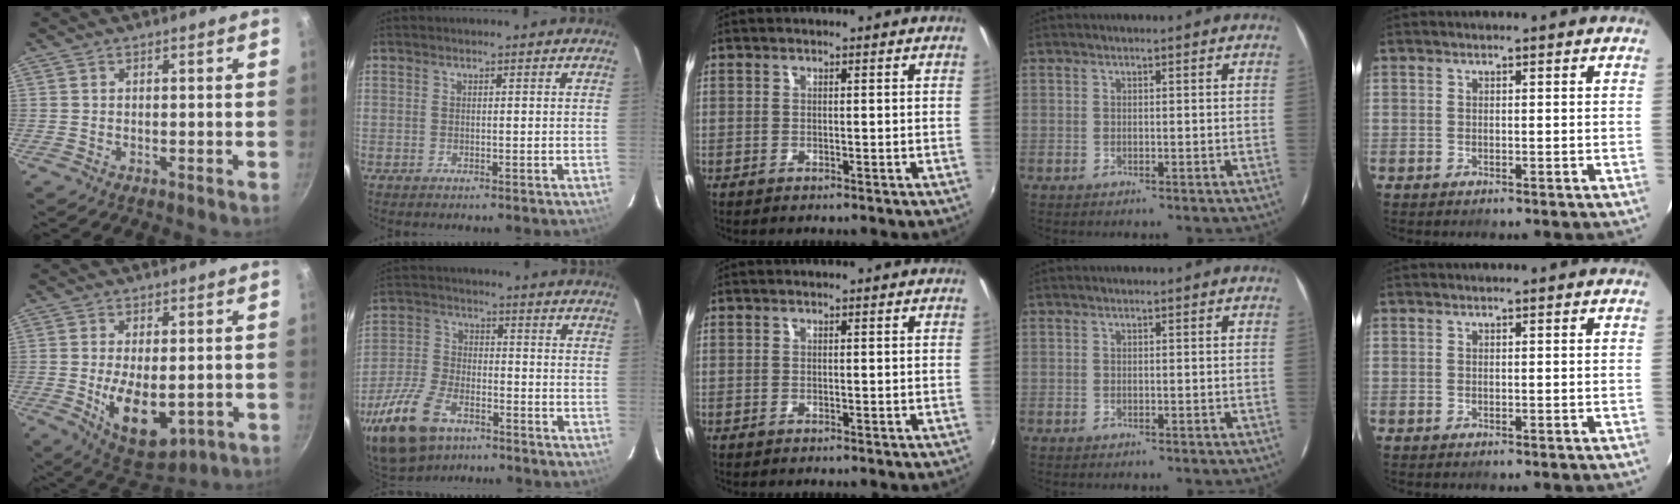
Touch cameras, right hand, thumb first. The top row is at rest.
{"thumb": {"total": 11.7, "force": [-1.9, 6.1, 9.9], "torque": [-0.144, -0.007, -0.010]}, "index": {"total": 15.9, "force": [-9.8, 8.4, 9.2], "torque": [-0.226, -0.019, -0.184]}}